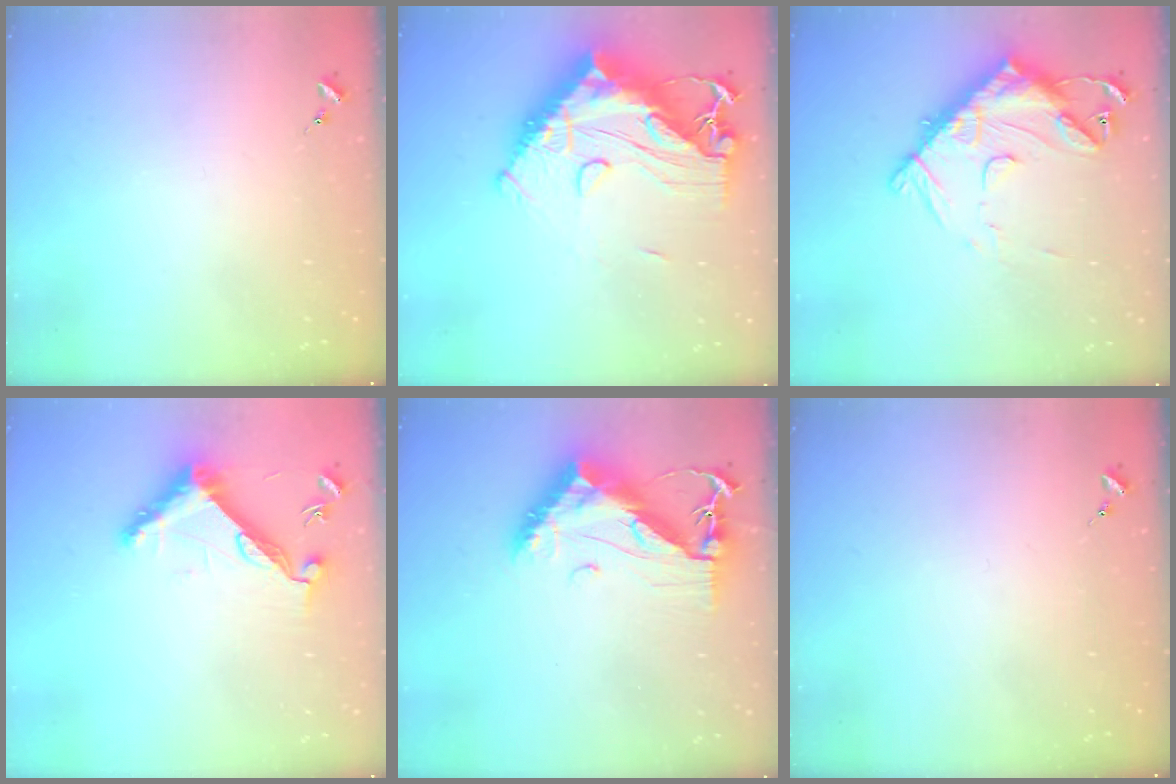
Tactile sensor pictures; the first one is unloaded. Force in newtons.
{"total": 22.9, "press": 22.7, "slide": 2.4}
{"total": 16.1, "press": 16.0, "slide": 1.6}
{"total": 11.1, "press": 11.0, "slide": 0.7}
{"total": 13.2, "press": 13.2, "slide": 1.2}
{"total": 0.0}